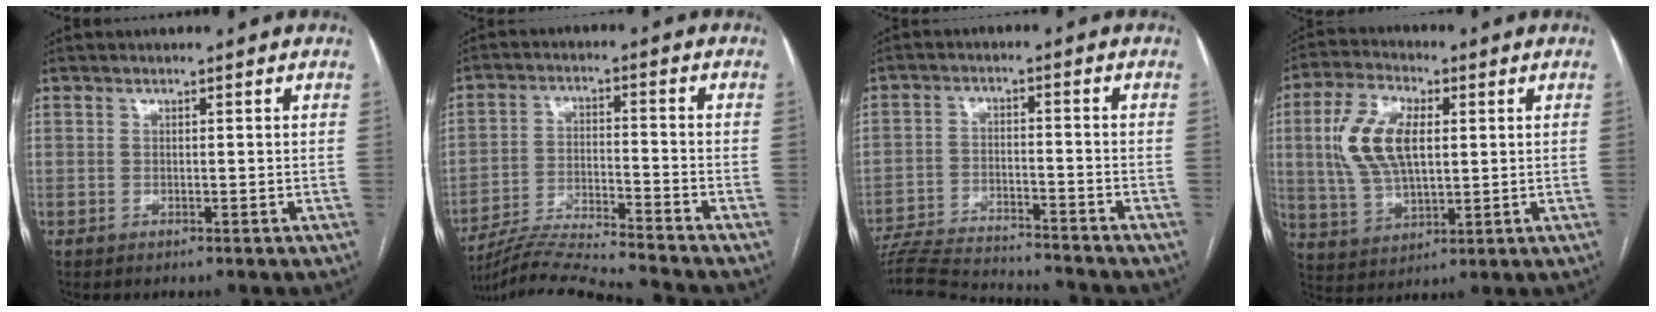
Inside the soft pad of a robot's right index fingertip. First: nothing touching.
{"total": 12.7, "force": [-12.1, -2.1, 3.2], "torque": [-0.051, -0.003, -0.214]}
{"total": 15.4, "force": [-14.8, 1.2, 4.3], "torque": [-0.080, -0.006, -0.228]}
{"total": 11.9, "force": [2.2, 5.9, 10.1], "torque": [-0.221, 0.016, 0.047]}